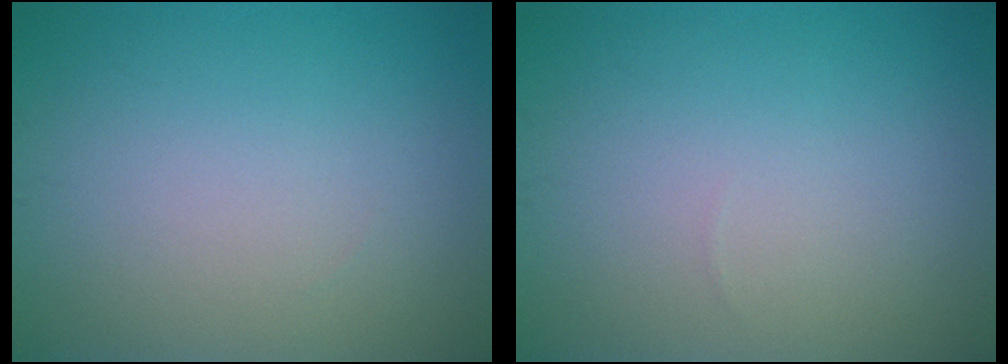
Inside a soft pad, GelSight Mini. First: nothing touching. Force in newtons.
{"total": 0.0}